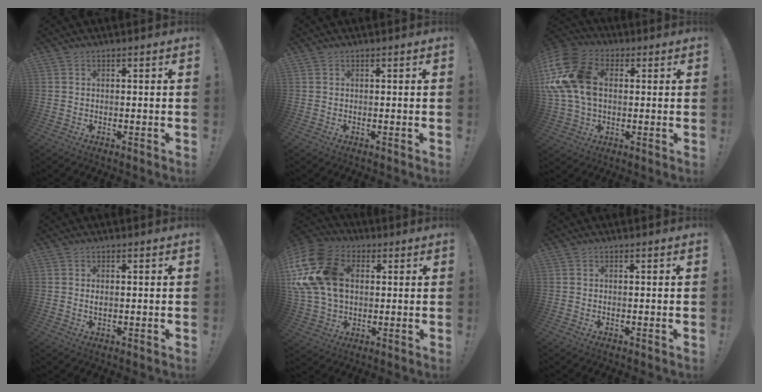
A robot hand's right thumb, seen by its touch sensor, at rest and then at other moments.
{"total": 0.0}
{"total": 19.2, "force": [3.3, 13.5, 13.2], "torque": [-0.254, 0.007, 0.066]}
{"total": 1.1, "force": [0.2, 0.6, 0.9], "torque": [-0.019, 0.004, 0.003]}
{"total": 21.5, "force": [4.8, 15.6, 14.0], "torque": [-0.261, -0.002, 0.096]}
{"total": 0.0}